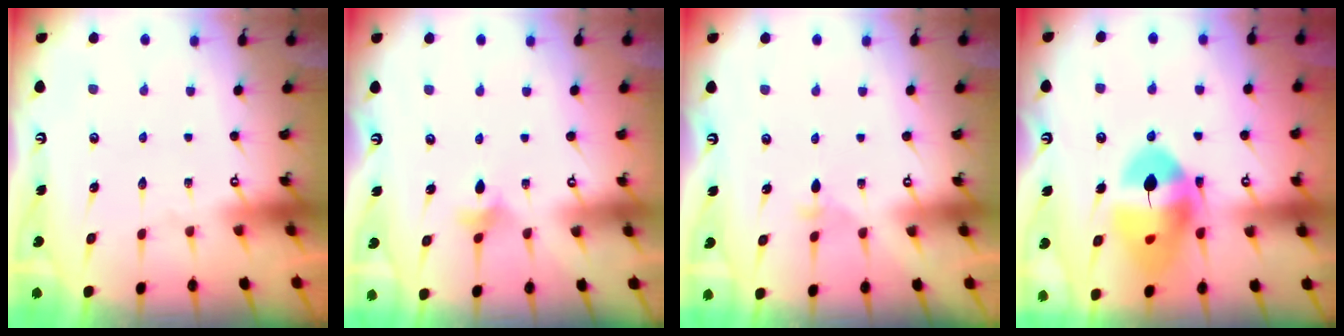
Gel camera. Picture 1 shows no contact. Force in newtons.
{"total": 5.1, "press": 5.0, "slide": 0.8}
{"total": 3.0, "press": 2.9, "slide": 0.5}
{"total": 16.1, "press": 16.0, "slide": 1.7}